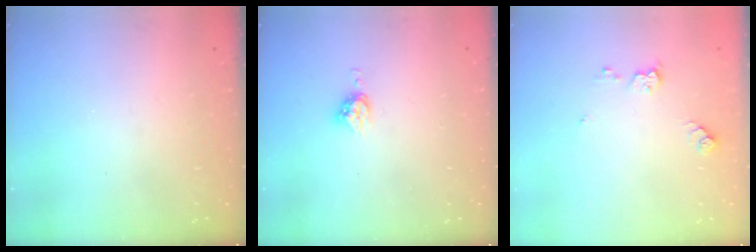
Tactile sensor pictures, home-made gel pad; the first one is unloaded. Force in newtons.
{"total": 5.1, "press": 5.1, "slide": 0.7}
{"total": 6.8, "press": 6.8, "slide": 0.5}